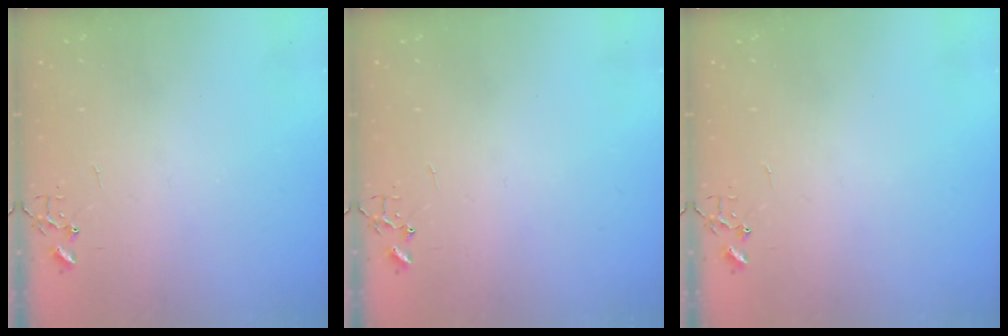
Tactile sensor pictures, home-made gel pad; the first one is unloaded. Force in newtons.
{"total": 0.0}
{"total": 0.0}